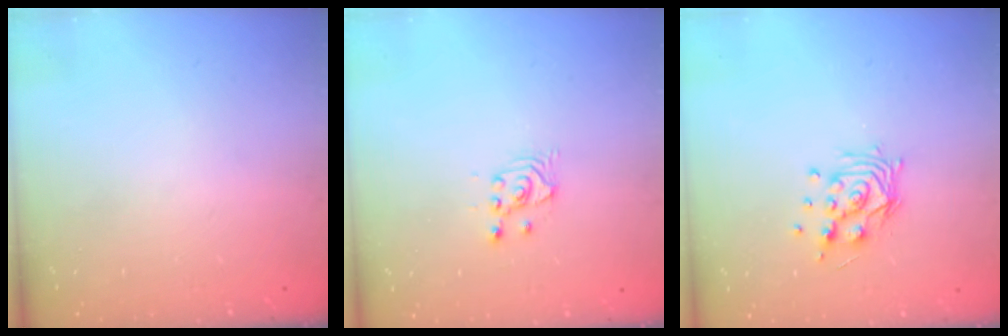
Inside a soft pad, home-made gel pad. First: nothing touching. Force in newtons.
{"total": 2.6, "press": 2.5, "slide": 0.3}
{"total": 10.5, "press": 10.5, "slide": 0.6}